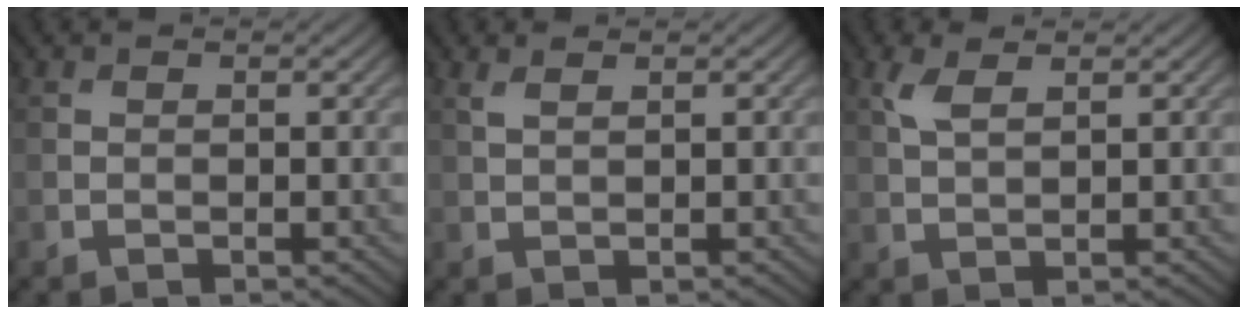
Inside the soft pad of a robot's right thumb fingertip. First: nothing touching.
{"total": 1.3, "force": [0.9, 0.3, 0.8], "torque": [-0.021, 0.003, 0.020]}
{"total": 2.9, "force": [1.6, 1.1, 2.2], "torque": [-0.059, 0.005, 0.035]}